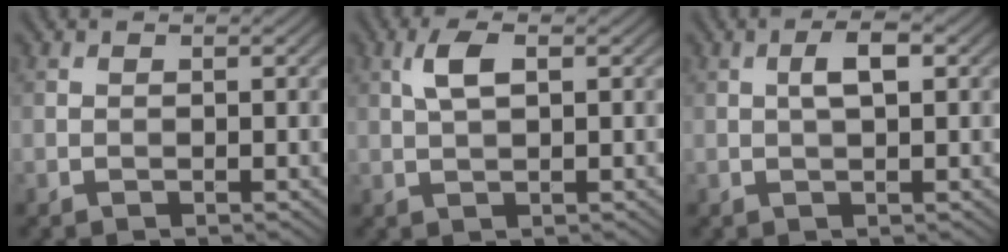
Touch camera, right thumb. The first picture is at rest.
{"total": 3.2, "force": [0.9, 1.2, 2.8], "torque": [-0.065, 0.008, 0.019]}
{"total": 2.8, "force": [0.6, 0.8, 2.7], "torque": [-0.049, 0.008, 0.009]}